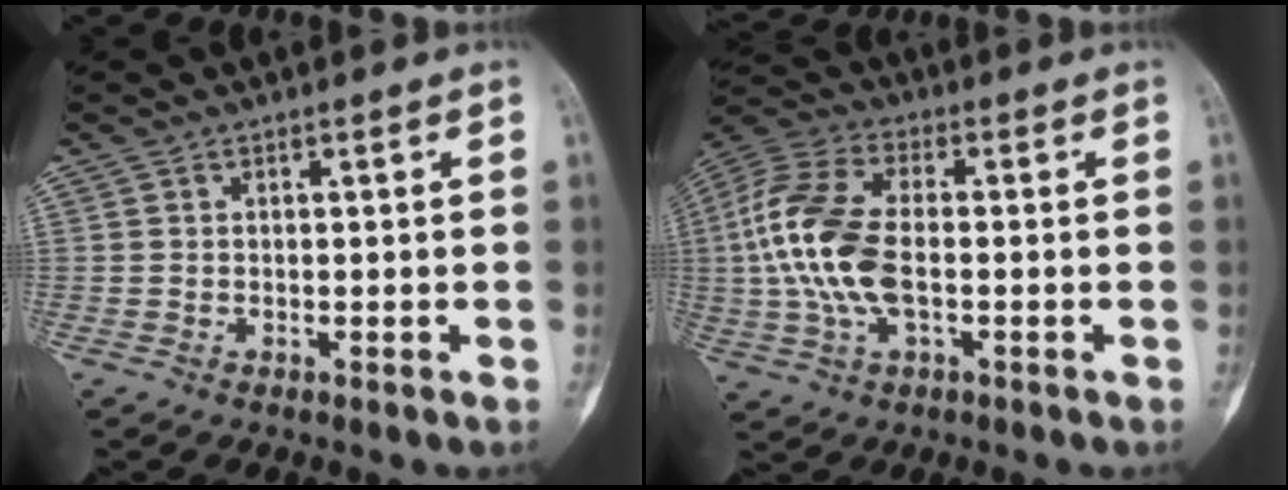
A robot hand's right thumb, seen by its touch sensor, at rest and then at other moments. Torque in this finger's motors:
{"motor_torque": [0.31, 0.29, 0.85, 0.61, 0.45]}